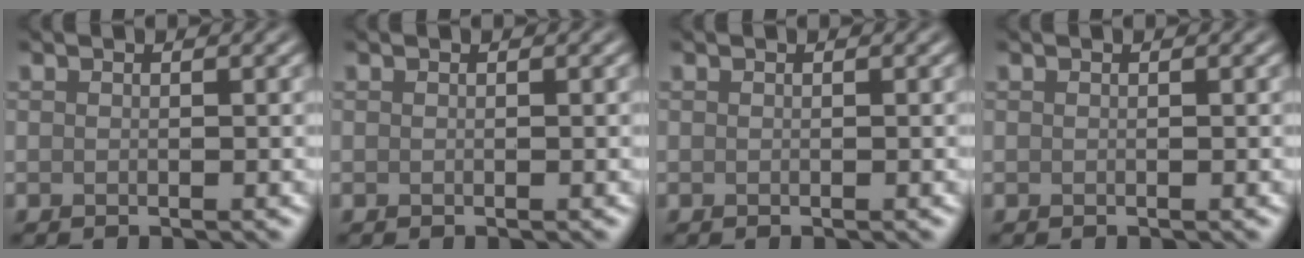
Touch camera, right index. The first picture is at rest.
{"total": 0.0}
{"total": 0.0}
{"total": 0.0}